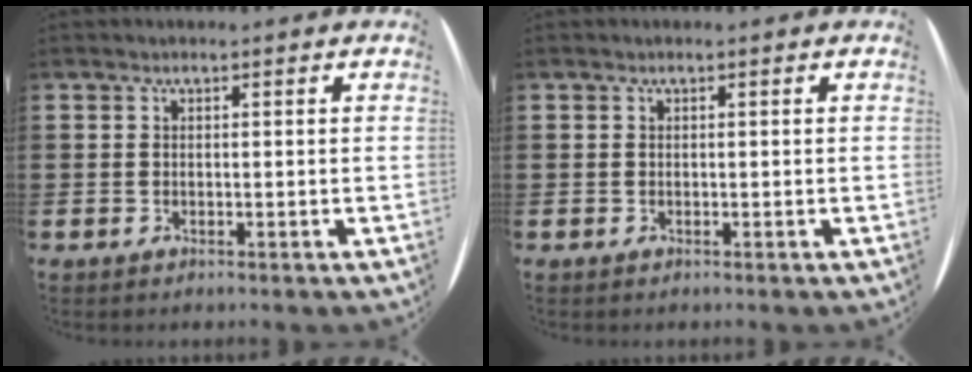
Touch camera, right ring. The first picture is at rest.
{"total": 0.0}